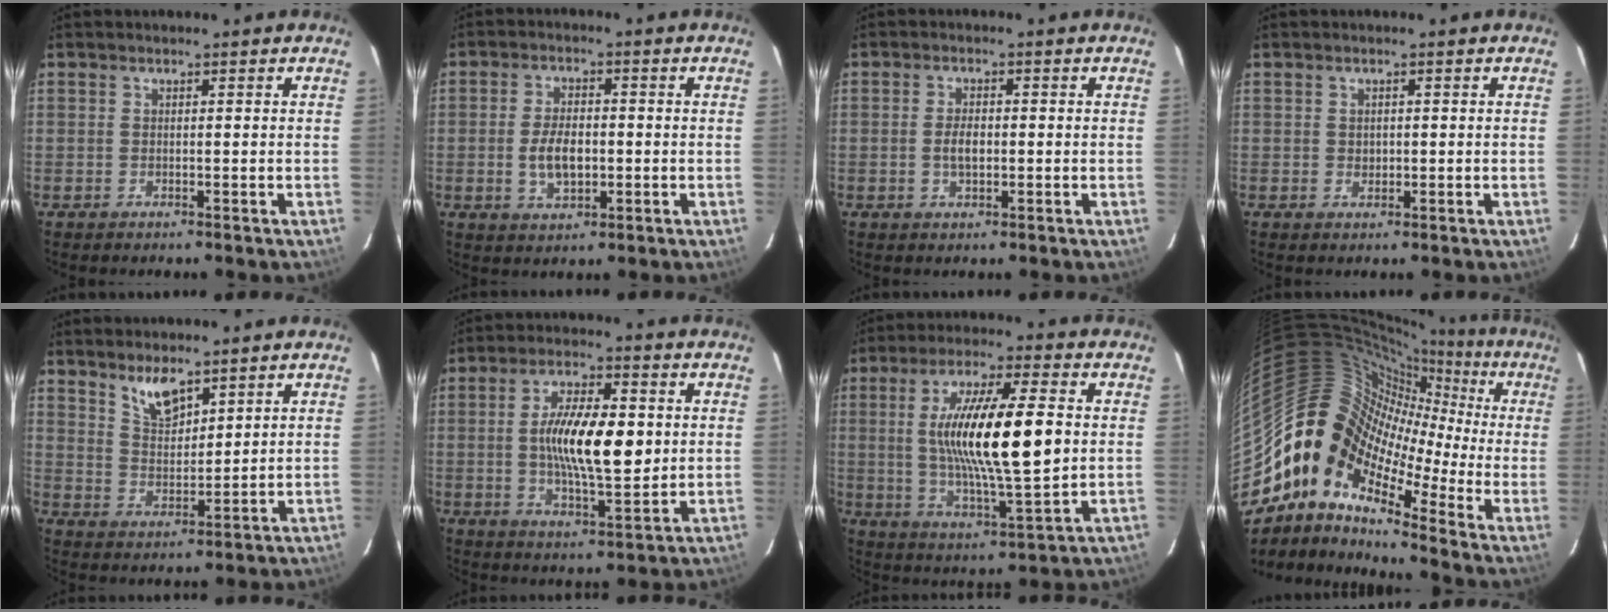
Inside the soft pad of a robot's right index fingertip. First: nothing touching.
{"total": 6.4, "force": [-0.9, 3.4, 5.3], "torque": [-0.106, 0.001, -0.011]}
{"total": 3.0, "force": [-0.2, 1.5, 2.6], "torque": [-0.050, 0.002, -0.003]}
{"total": 1.2, "force": [0.3, 1.0, 0.5], "torque": [-0.005, 0.002, 0.005]}
{"total": 6.3, "force": [4.7, 2.2, 3.6], "torque": [-0.063, 0.002, 0.094]}
{"total": 13.3, "force": [0.8, 4.5, 12.5], "torque": [-0.223, 0.001, 0.013]}
{"total": 18.4, "force": [1.6, 3.9, 18.0], "torque": [-0.323, -0.004, 0.031]}
{"total": 13.6, "force": [-3.7, 9.8, 8.8], "torque": [-0.126, 0.014, -0.101]}